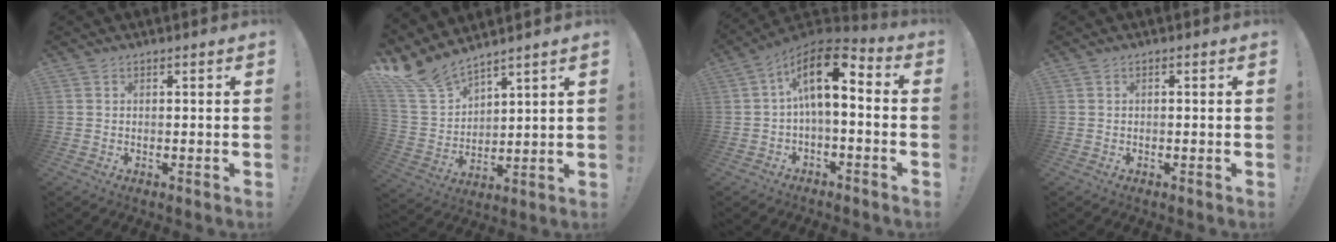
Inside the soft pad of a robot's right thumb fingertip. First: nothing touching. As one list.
[{"total": 11.0, "force": [10.0, 3.3, 3.0], "torque": [-0.087, -0.078, 0.191]}, {"total": 12.7, "force": [2.3, 5.3, 11.4], "torque": [-0.201, 0.000, 0.038]}, {"total": 0.6, "force": [-0.5, -0.1, 0.3], "torque": [-0.012, 0.002, -0.008]}]